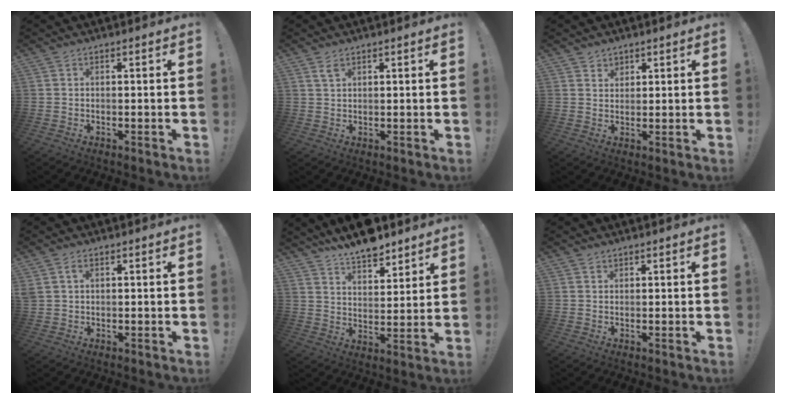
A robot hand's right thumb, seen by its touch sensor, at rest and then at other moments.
{"total": 2.8, "force": [1.8, 1.4, 1.6], "torque": [-0.017, -0.008, 0.031]}
{"total": 2.7, "force": [2.0, 1.7, 0.1], "torque": [0.012, -0.016, 0.033]}
{"total": 2.5, "force": [1.1, 1.7, 1.6], "torque": [-0.032, 0.005, 0.020]}
{"total": 9.8, "force": [8.6, 3.1, 3.7], "torque": [-0.062, -0.066, 0.157]}
{"total": 1.0, "force": [0.8, 0.5, 0.1], "torque": [0.006, -0.003, 0.014]}